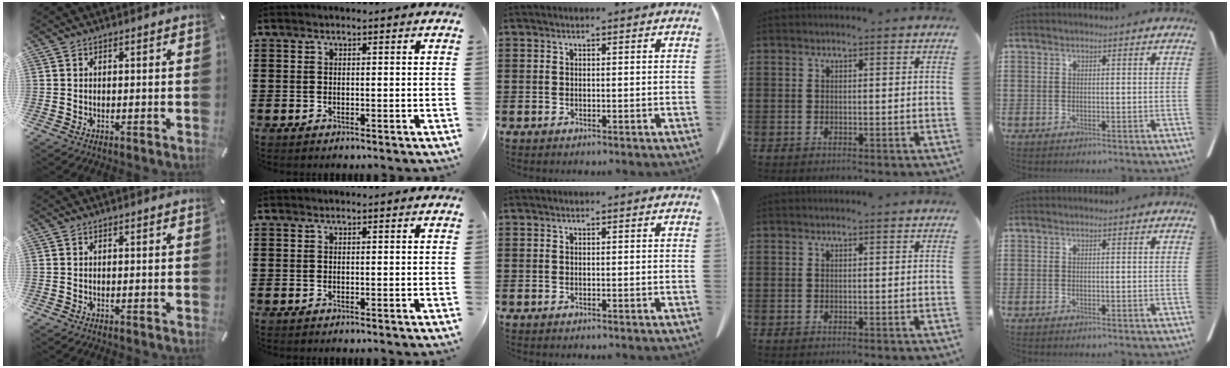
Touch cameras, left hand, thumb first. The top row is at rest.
{}